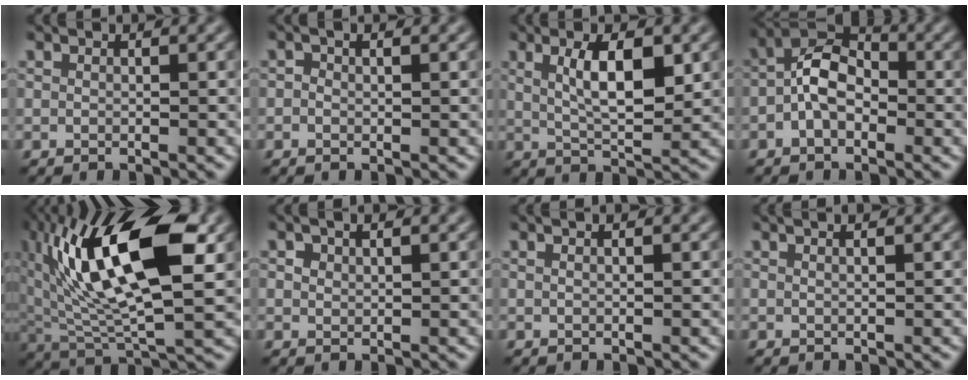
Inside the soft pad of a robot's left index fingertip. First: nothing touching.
{"total": 0.6, "force": [0.0, 0.2, 0.5], "torque": [-0.011, 0.000, -0.003]}
{"total": 5.3, "force": [1.6, 1.6, 4.8], "torque": [-0.083, -0.003, 0.030]}
{"total": 4.7, "force": [-1.0, 2.8, 3.6], "torque": [-0.063, 0.014, -0.029]}
{"total": 14.6, "force": [4.6, 5.4, 12.7], "torque": [-0.236, 0.014, 0.078]}
{"total": 1.0, "force": [0.6, 0.5, 0.6], "torque": [-0.012, 0.003, 0.012]}
{"total": 0.8, "force": [0.4, 0.2, 0.6], "torque": [-0.006, 0.000, 0.001]}
{"total": 1.4, "force": [0.9, 0.5, 0.9], "torque": [-0.002, -0.005, 0.000]}